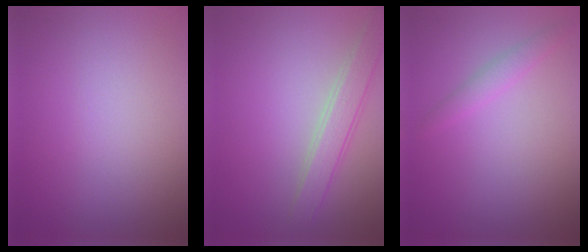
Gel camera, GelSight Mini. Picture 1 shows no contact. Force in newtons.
{"total": 2.7, "press": 2.7, "slide": 0.1}
{"total": 1.3, "press": 1.3, "slide": 0.1}